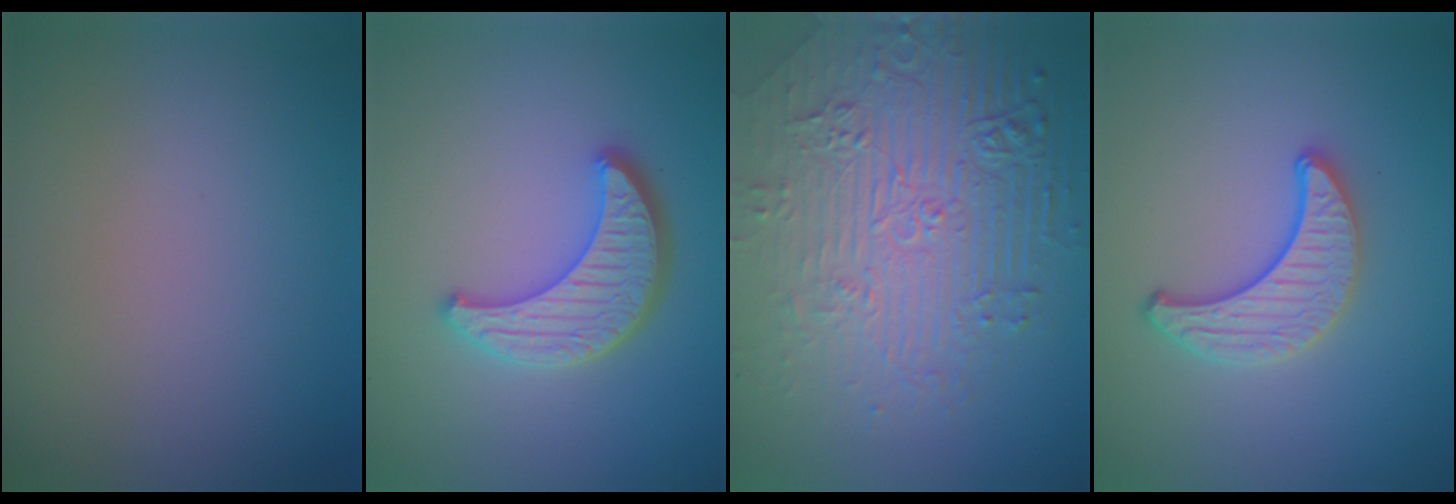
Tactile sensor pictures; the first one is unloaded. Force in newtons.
{"total": 4.5, "press": 4.1, "slide": 1.9}
{"total": 8.0, "press": 5.7, "slide": 5.6}
{"total": 3.5, "press": 3.2, "slide": 1.5}